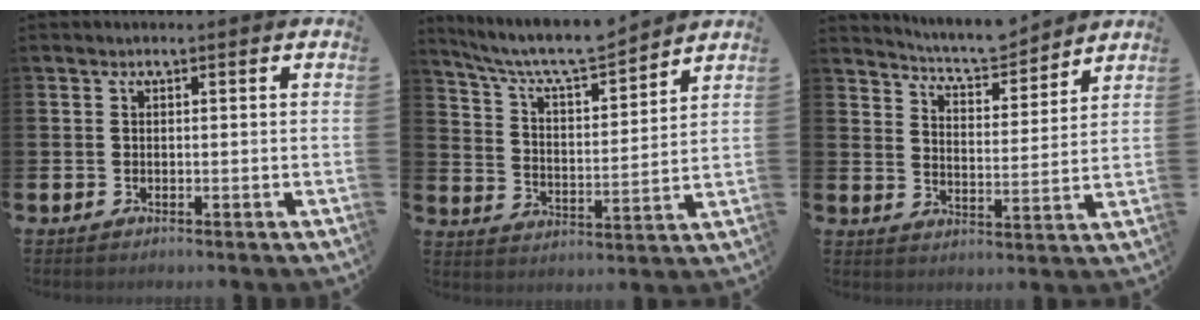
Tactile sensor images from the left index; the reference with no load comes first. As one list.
[{"total": 8.0, "force": [7.5, 1.1, 2.5], "torque": [-0.085, -0.050, 0.131]}, {"total": 6.1, "force": [6.0, 0.7, 0.7], "torque": [-0.036, -0.042, 0.105]}]